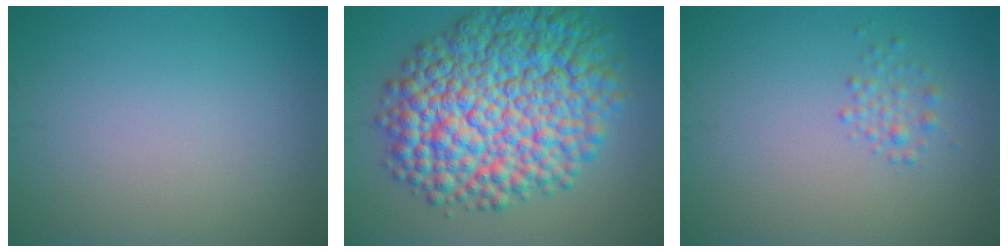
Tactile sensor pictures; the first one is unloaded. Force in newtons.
{"total": 14.2, "press": 14.2, "slide": 0.2}
{"total": 1.4, "press": 1.4, "slide": 0.1}